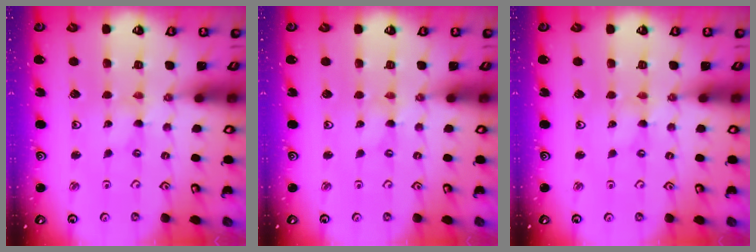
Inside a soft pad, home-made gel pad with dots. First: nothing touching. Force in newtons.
{"total": 0.0}
{"total": 0.0}